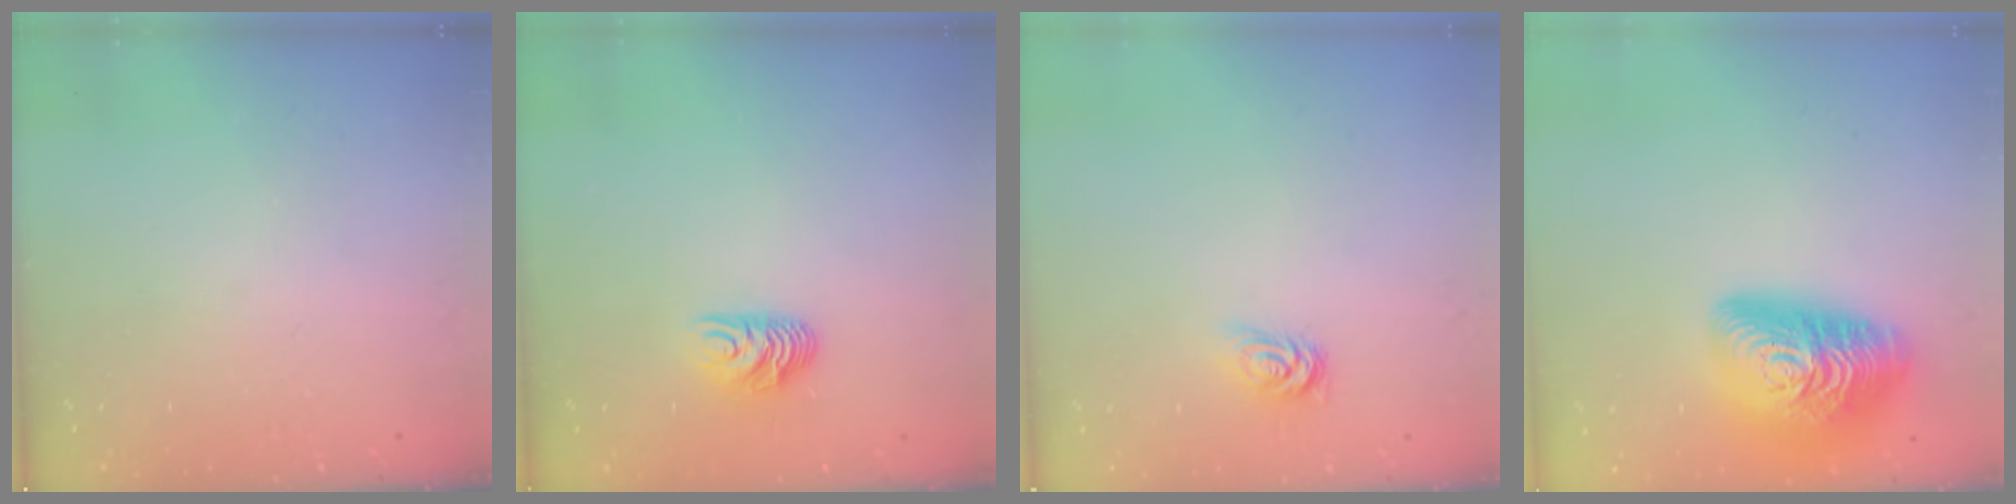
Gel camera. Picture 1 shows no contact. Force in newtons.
{"total": 7.5, "press": 7.5, "slide": 0.5}
{"total": 2.5, "press": 2.5, "slide": 0.4}
{"total": 26.8, "press": 26.8, "slide": 0.9}